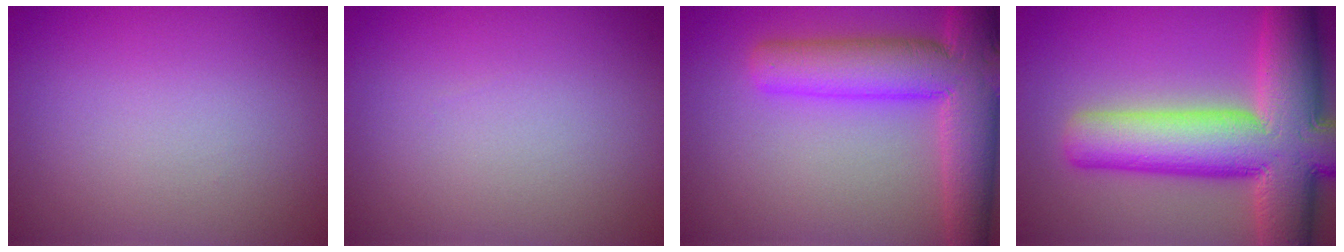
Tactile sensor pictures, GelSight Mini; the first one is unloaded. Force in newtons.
{"total": 0.0}
{"total": 9.0, "press": 9.0, "slide": 0.3}
{"total": 13.4, "press": 13.4, "slide": 0.5}